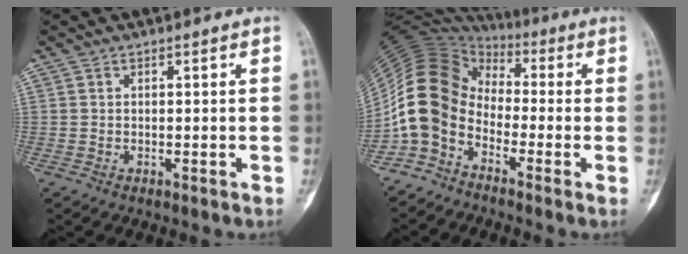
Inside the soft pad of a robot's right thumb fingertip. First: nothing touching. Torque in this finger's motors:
{"motor_torque": [0.33, 0.57, 2.14, -0.63, 0.32]}